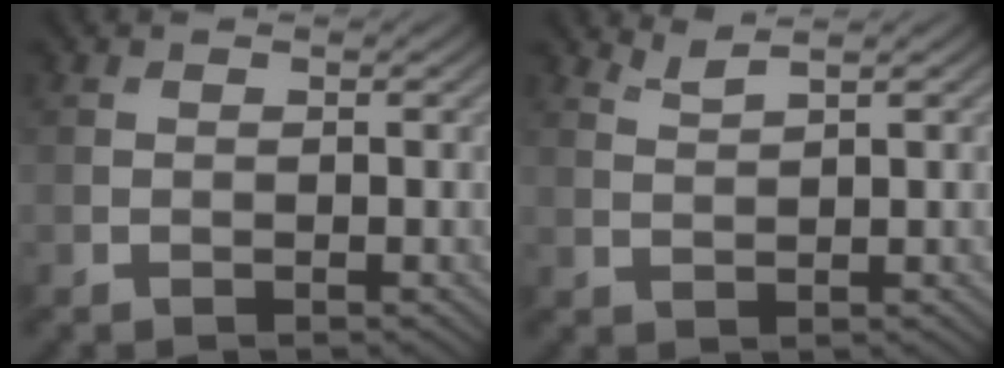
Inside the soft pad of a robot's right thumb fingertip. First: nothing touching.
{"total": 1.8, "force": [1.6, 0.1, 0.8], "torque": [-0.022, 0.005, 0.037]}